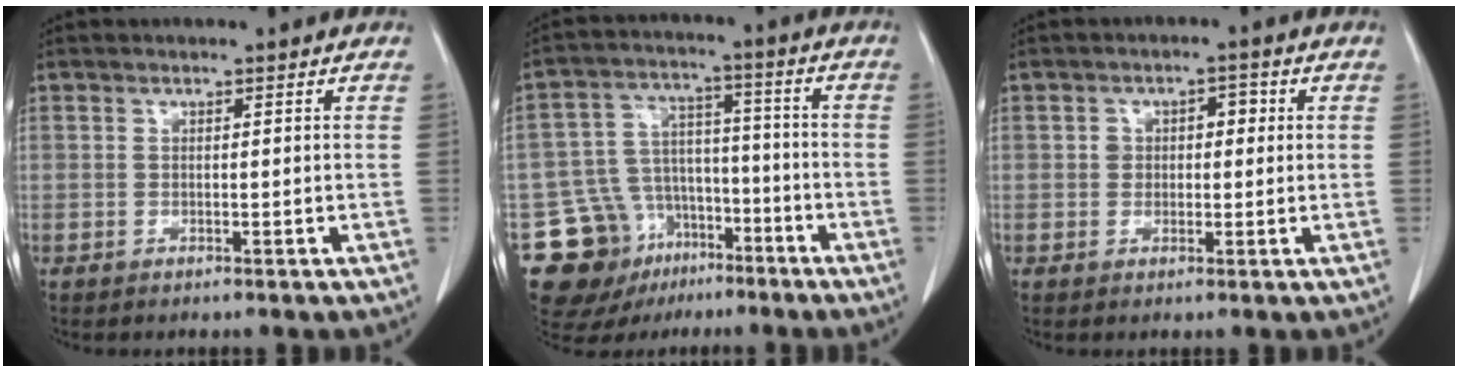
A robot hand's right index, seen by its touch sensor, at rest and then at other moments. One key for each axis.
{"total": 14.6, "fx": -8.6, "fy": 10.5, "fz": 5.4, "tx": -0.101, "ty": 0.050, "tz": -0.131}
{"total": 3.5, "fx": 0.6, "fy": 2.4, "fz": 2.5, "tx": -0.035, "ty": 0.019, "tz": 0.010}